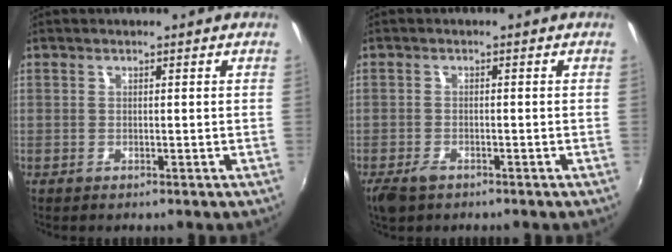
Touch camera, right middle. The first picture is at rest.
{"total": 3.7, "force": [-2.6, 1.8, 1.9], "torque": [-0.048, -0.011, -0.048]}